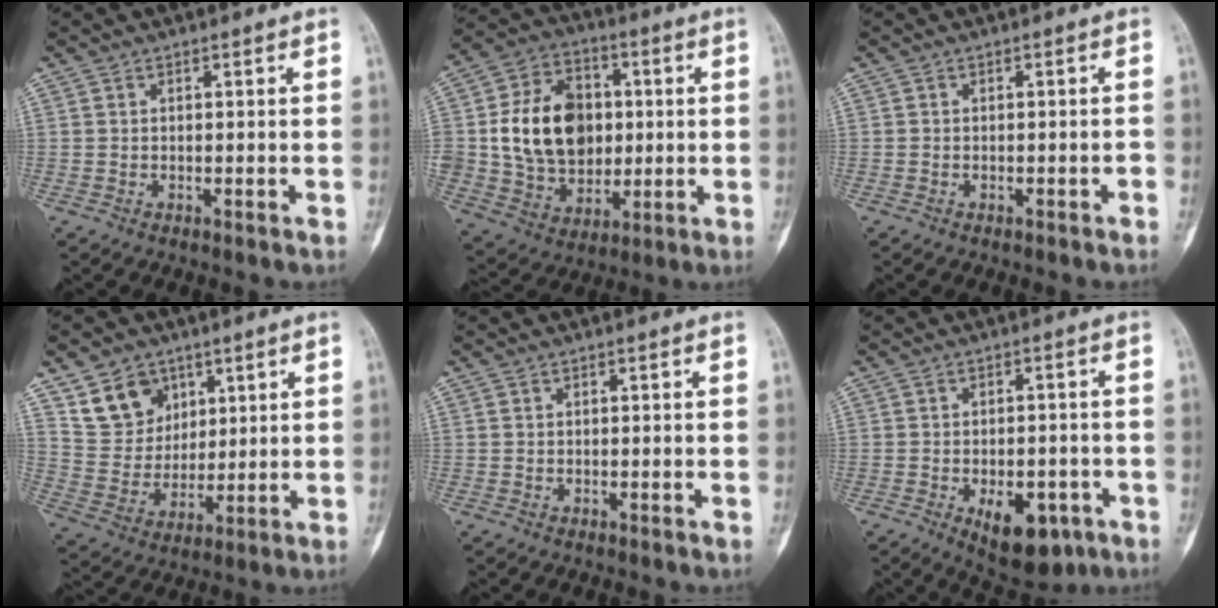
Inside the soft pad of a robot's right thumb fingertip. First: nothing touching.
{"total": 19.3, "force": [1.5, 14.6, 12.5], "torque": [-0.185, 0.010, 0.037]}
{"total": 1.0, "force": [-0.7, 0.4, 0.7], "torque": [-0.014, 0.010, -0.007]}
{"total": 10.7, "force": [6.2, 8.1, 3.2], "torque": [-0.026, -0.039, 0.127]}
{"total": 0.0}
{"total": 10.8, "force": [-4.5, 5.8, 7.9], "torque": [-0.093, 0.011, -0.052]}